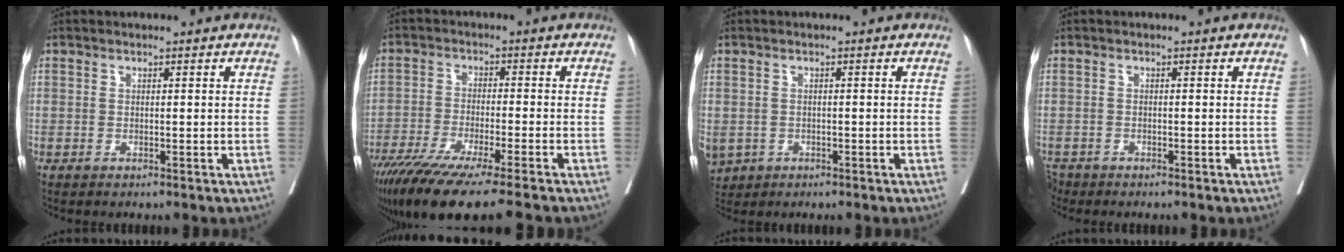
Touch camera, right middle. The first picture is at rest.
{"total": 14.2, "force": [-11.1, -0.4, 8.8], "torque": [-0.143, -0.048, -0.182]}
{"total": 6.9, "force": [-2.8, 5.6, 2.8], "torque": [-0.082, -0.005, -0.037]}
{"total": 1.9, "force": [-1.7, 0.9, 0.2], "torque": [-0.006, -0.003, -0.030]}